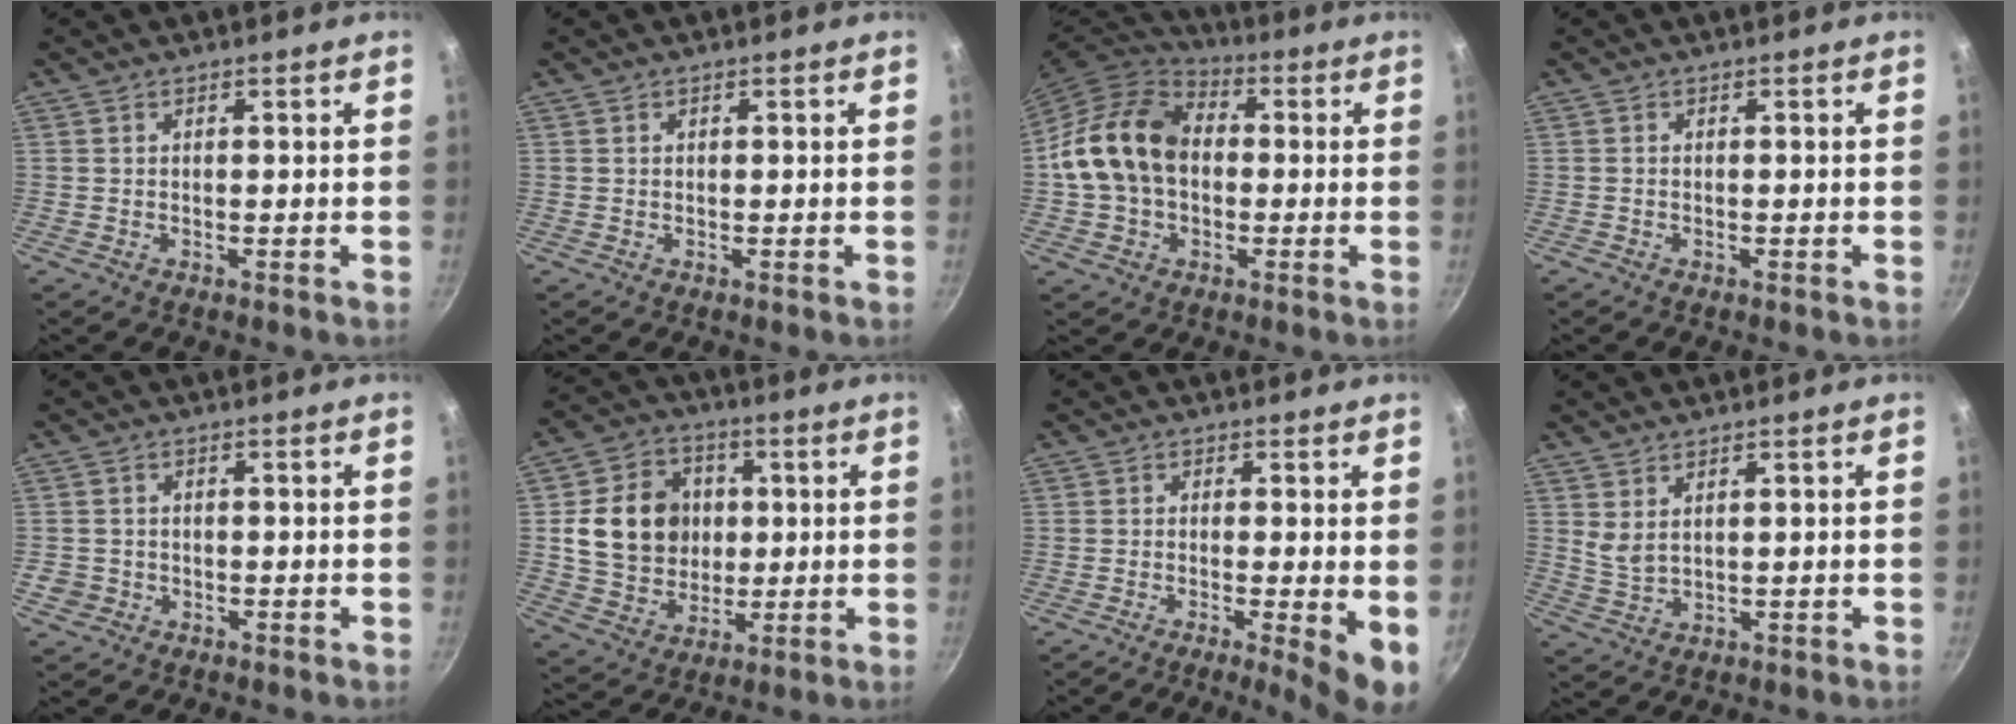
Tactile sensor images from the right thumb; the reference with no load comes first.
{"total": 0.0}
{"total": 15.5, "force": [0.1, 11.5, 10.3], "torque": [-0.167, 0.033, -0.011]}
{"total": 0.0}
{"total": 2.7, "force": [-1.0, 2.4, 0.7], "torque": [-0.007, 0.014, -0.013]}
{"total": 15.2, "force": [1.8, 12.8, 8.0], "torque": [-0.108, 0.008, 0.036]}
{"total": 7.0, "force": [-1.4, 1.2, 6.8], "torque": [-0.093, -0.006, -0.020]}
{"total": 3.0, "force": [1.7, 1.3, 2.1], "torque": [-0.039, -0.018, 0.038]}